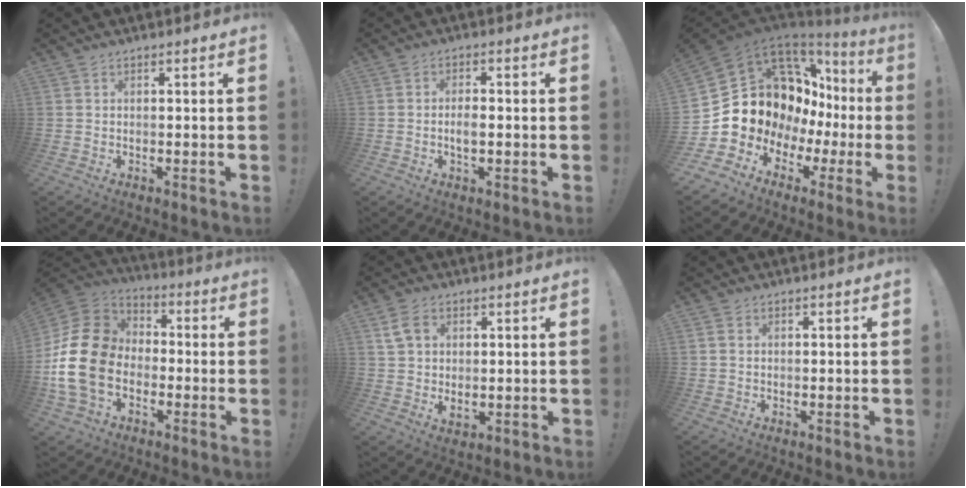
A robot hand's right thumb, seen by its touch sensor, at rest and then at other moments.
{"total": 3.6, "force": [-0.9, 1.4, 3.2], "torque": [-0.042, 0.000, -0.018]}
{"total": 15.3, "force": [4.7, 12.1, 8.1], "torque": [-0.117, -0.047, 0.133]}
{"total": 19.1, "force": [-2.4, 14.9, 11.7], "torque": [-0.216, 0.026, -0.033]}
{"total": 6.6, "force": [2.7, 4.7, 3.8], "torque": [-0.059, -0.002, 0.053]}
{"total": 1.2, "force": [0.4, 0.9, 0.6], "torque": [-0.008, 0.002, 0.008]}